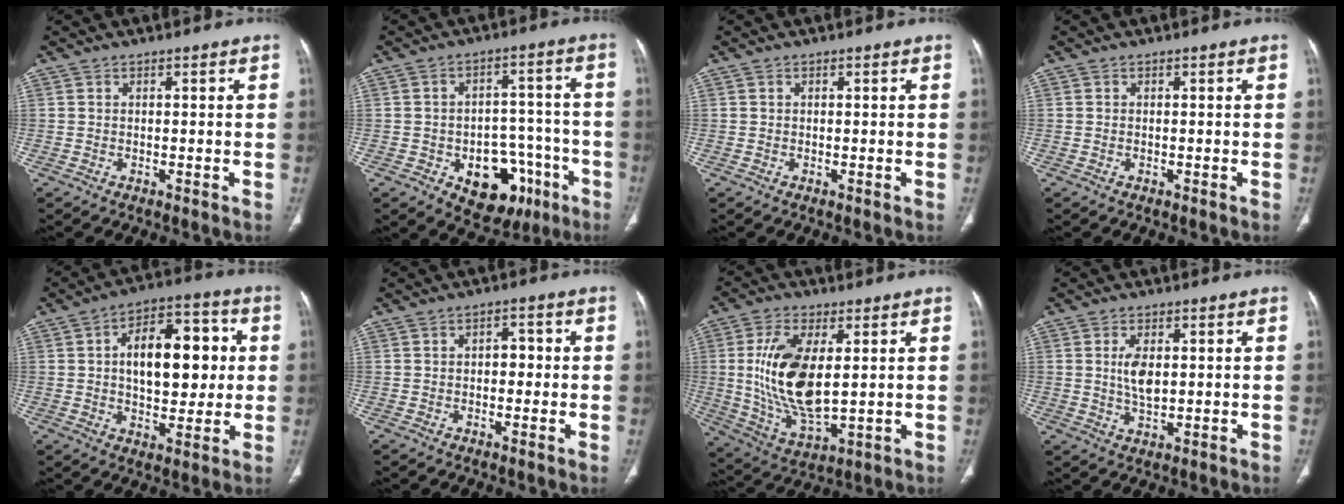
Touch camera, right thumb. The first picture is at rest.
{"total": 14.3, "force": [-6.3, 9.4, 8.7], "torque": [-0.075, 0.049, -0.074]}
{"total": 0.0}
{"total": 0.0}
{"total": 16.7, "force": [2.2, 9.3, 13.7], "torque": [-0.168, 0.019, 0.033]}
{"total": 1.4, "force": [0.1, 0.9, 1.1], "torque": [-0.016, 0.006, 0.000]}
{"total": 16.0, "force": [2.1, 7.5, 14.0], "torque": [-0.273, -0.021, 0.051]}
{"total": 5.1, "force": [0.9, 2.6, 4.3], "torque": [-0.081, -0.007, 0.021]}